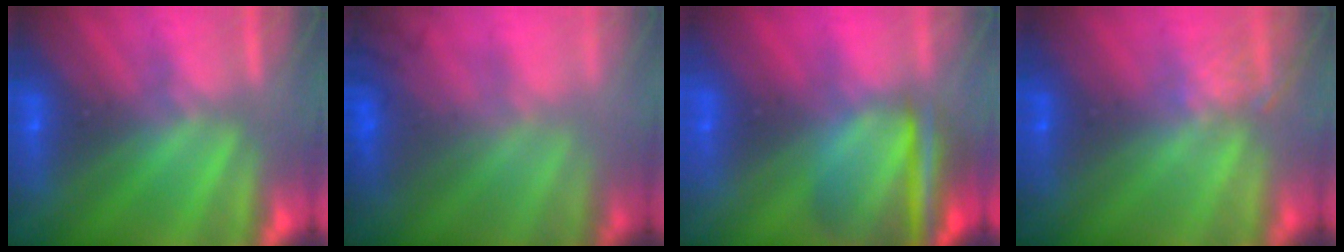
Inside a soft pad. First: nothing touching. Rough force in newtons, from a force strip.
{"total": 3.8}
{"total": 7.3}
{"total": 4.3}